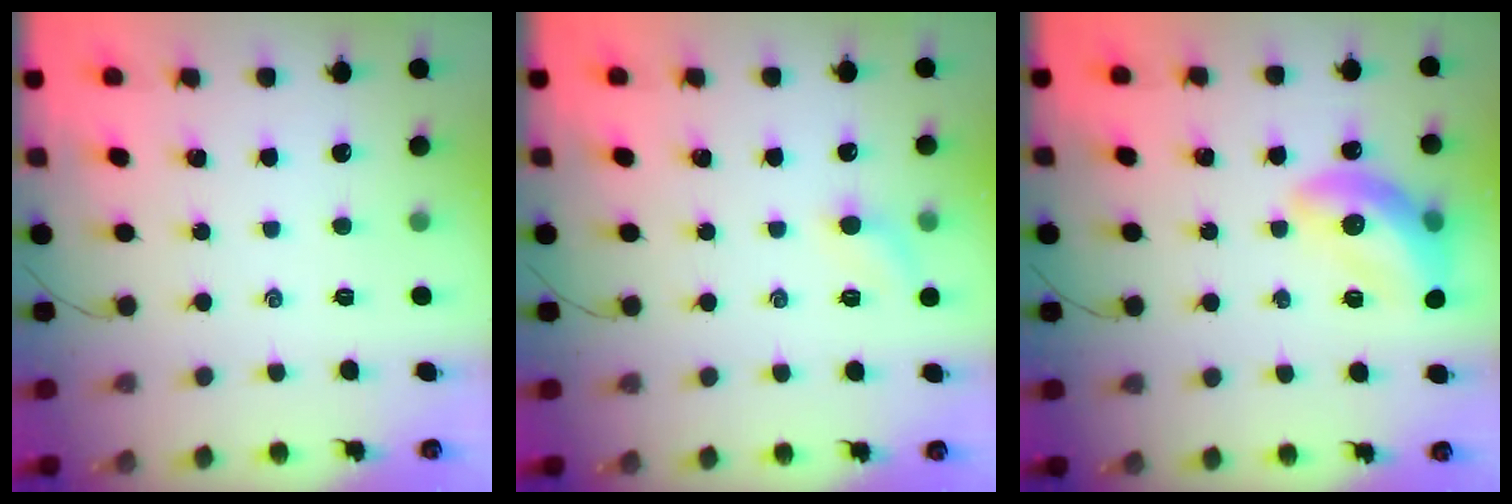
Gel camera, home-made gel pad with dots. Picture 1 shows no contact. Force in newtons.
{"total": 6.9, "press": 6.7, "slide": 1.6}
{"total": 14.8, "press": 14.7, "slide": 2.0}